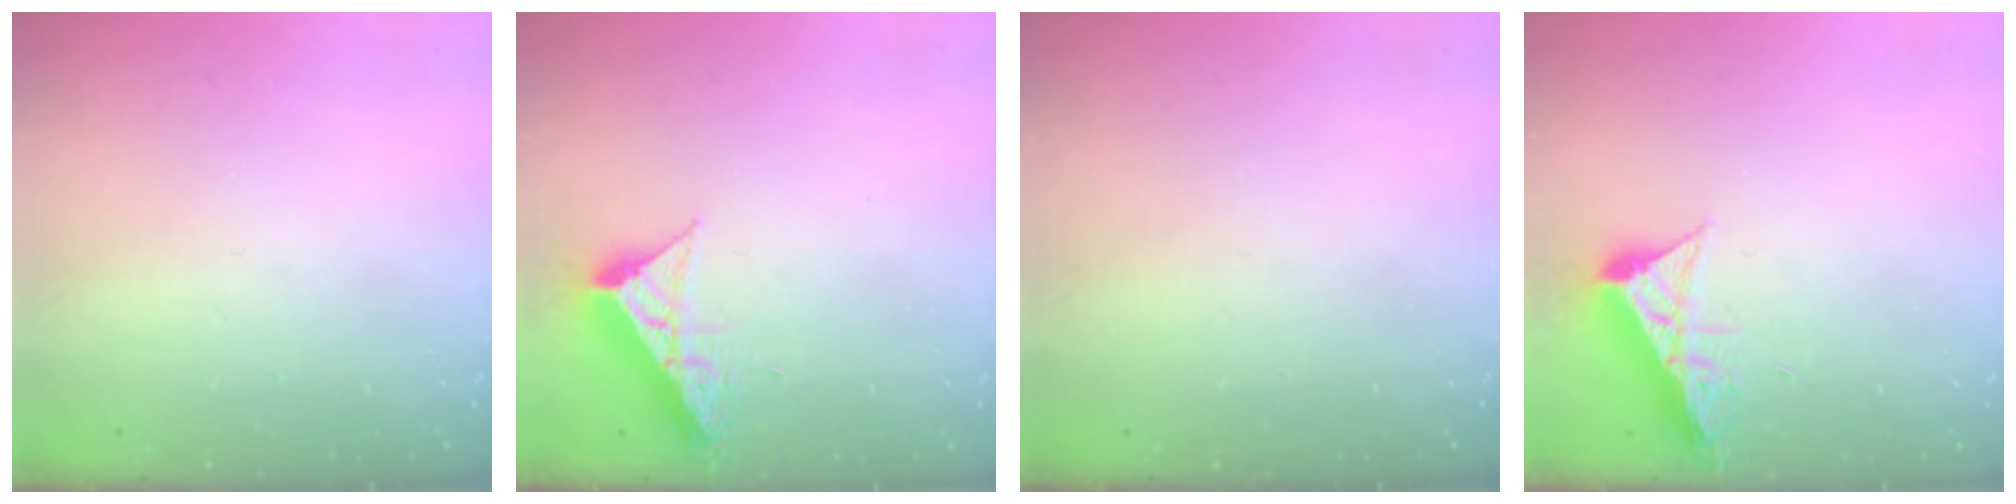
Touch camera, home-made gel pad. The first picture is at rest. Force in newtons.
{"total": 8.9, "press": 8.9, "slide": 0.4}
{"total": 0.0}
{"total": 7.7, "press": 7.6, "slide": 1.0}